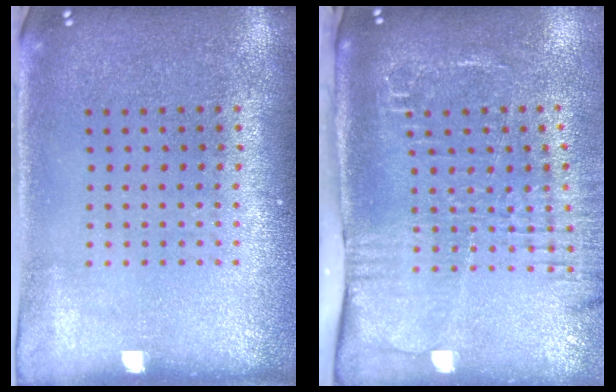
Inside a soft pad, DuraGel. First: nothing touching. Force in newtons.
{"total": 2.7, "press": 2.1, "slide": 1.6}